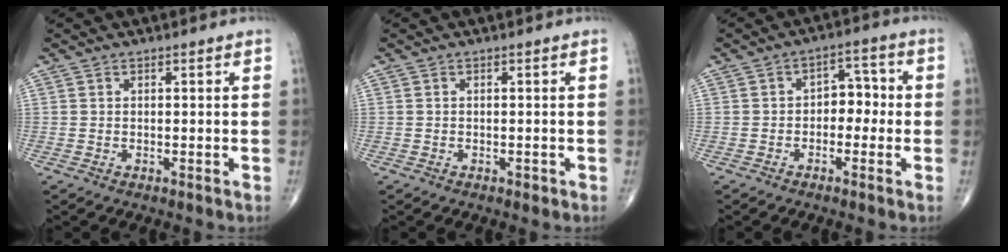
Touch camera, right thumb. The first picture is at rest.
{"total": 0.6, "force": [-0.4, 0.3, 0.3], "torque": [-0.001, 0.000, -0.007]}
{"total": 5.4, "force": [-0.9, 3.8, 3.7], "torque": [-0.022, 0.026, -0.025]}